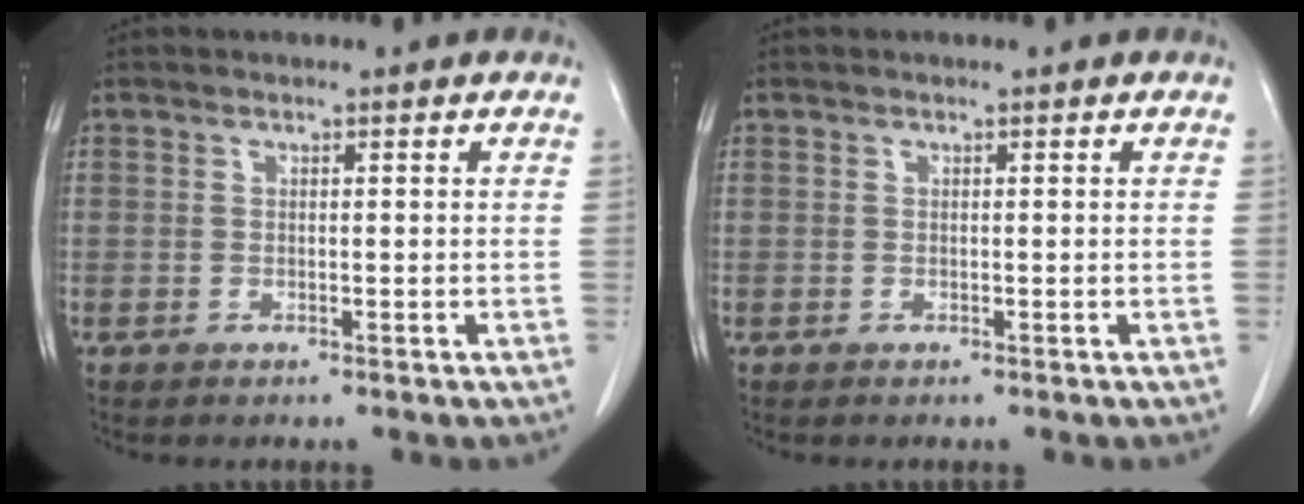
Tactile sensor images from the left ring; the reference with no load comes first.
{"total": 0.0}